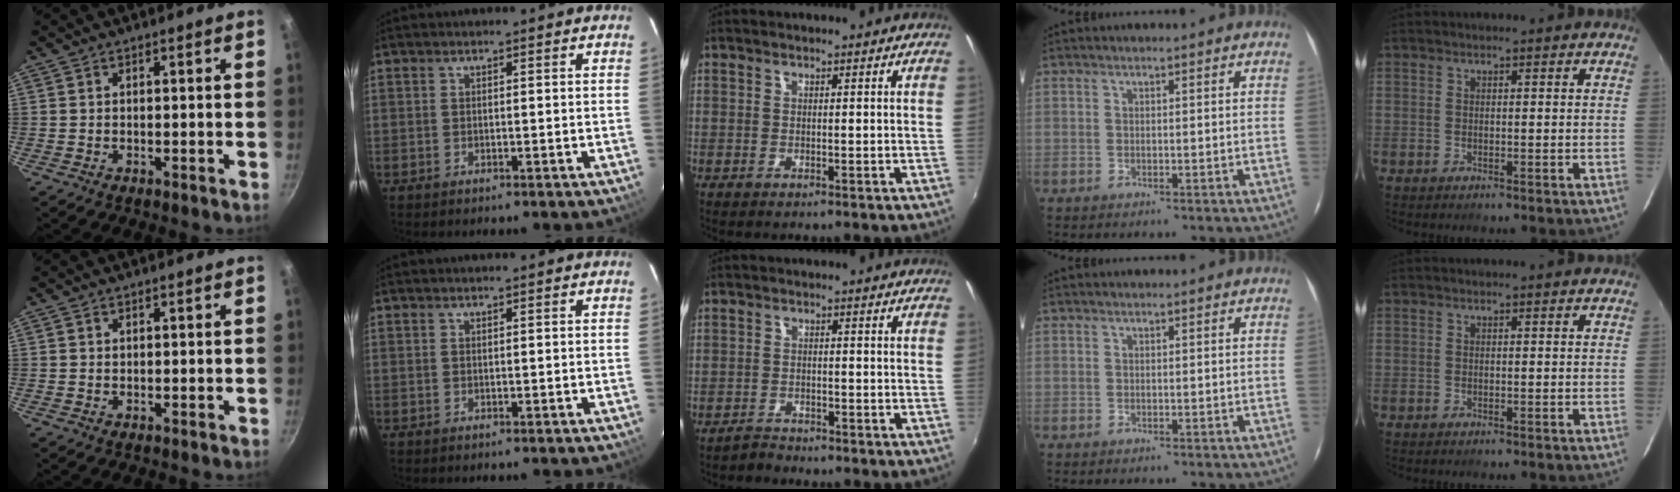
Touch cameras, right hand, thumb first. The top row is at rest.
{"middle": {"total": 2.1, "force": [-2.0, 0.7, -0.1], "torque": [-0.004, 0.003, -0.038]}}